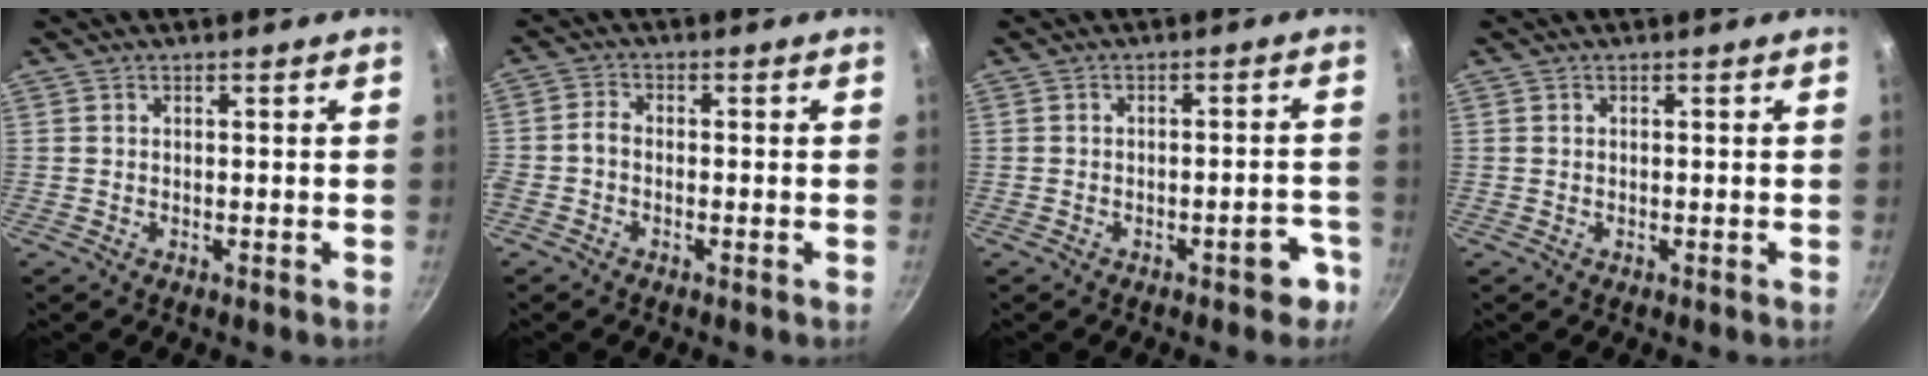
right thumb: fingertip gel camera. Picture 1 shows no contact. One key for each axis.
{"total": 2.3, "fx": -1.1, "fy": 1.5, "fz": 1.5, "tx": -0.035, "ty": 0.014, "tz": -0.031}
{"total": 4.9, "fx": -2.9, "fy": 2.0, "fz": 3.4, "tx": -0.015, "ty": 0.034, "tz": -0.028}
{"total": 0.0}